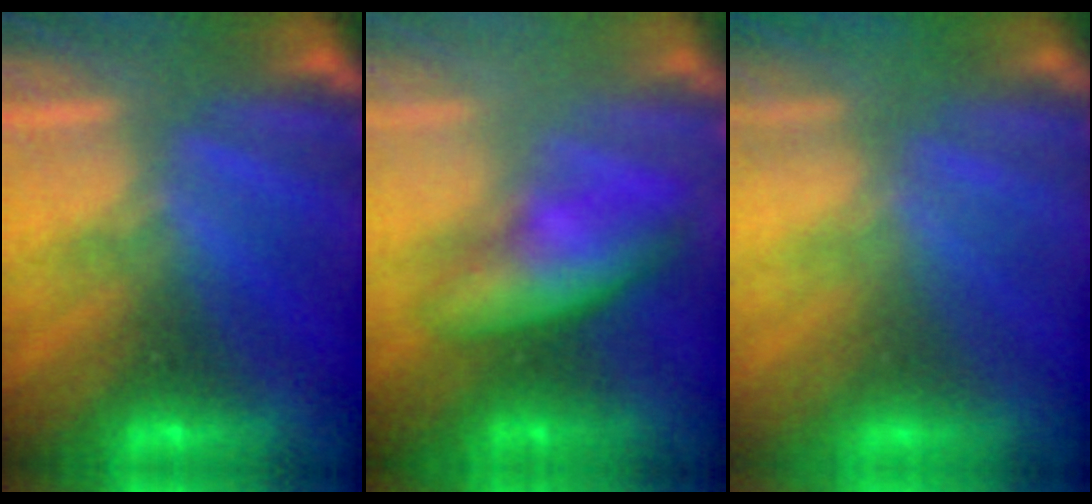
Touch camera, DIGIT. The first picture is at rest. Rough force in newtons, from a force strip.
{"total": 4.5}
{"total": 6.1}